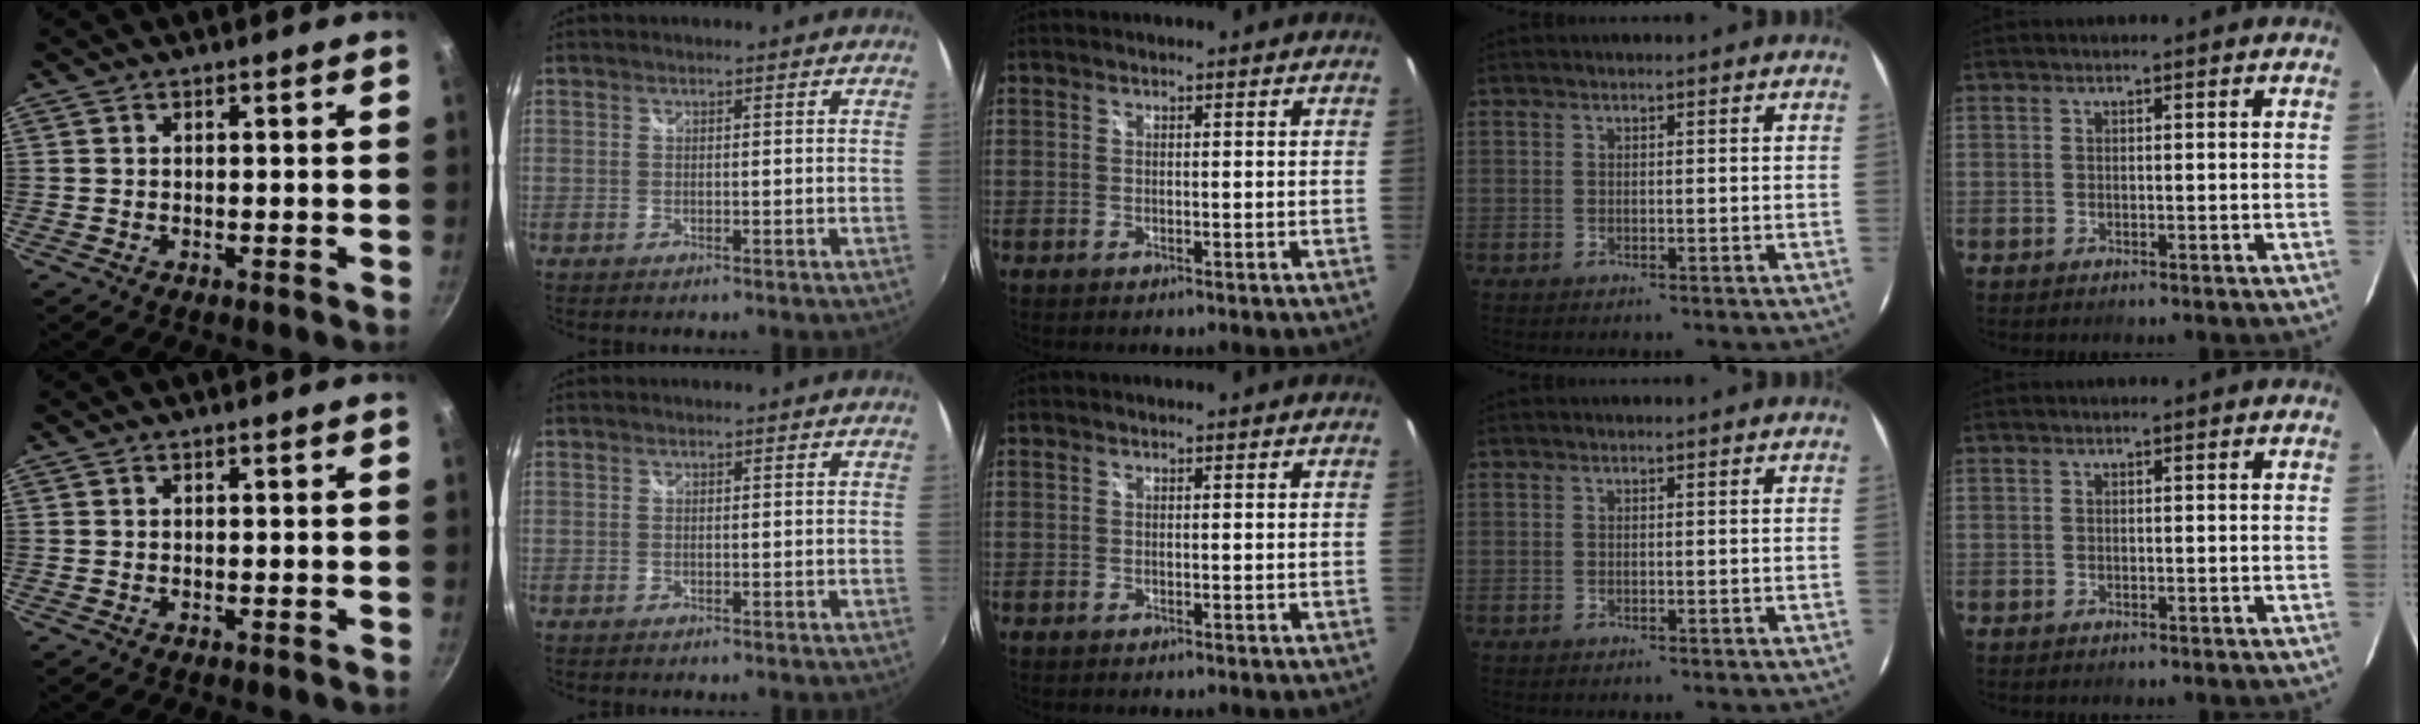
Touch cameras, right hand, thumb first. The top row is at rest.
{}